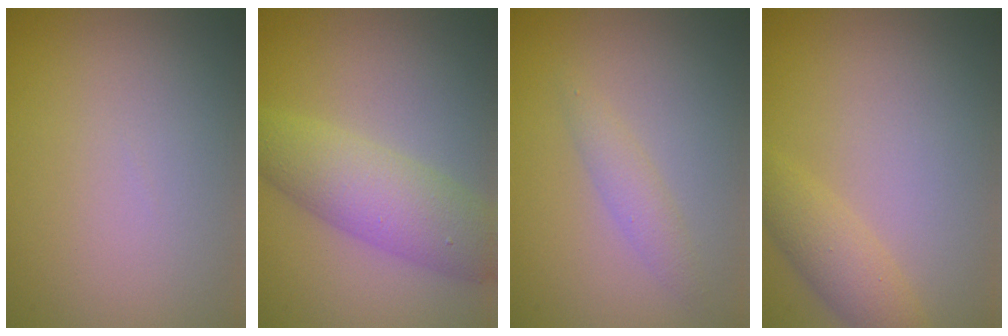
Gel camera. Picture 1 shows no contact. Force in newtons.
{"total": 5.4, "press": 5.4, "slide": 0.1}
{"total": 1.6, "press": 1.6, "slide": 0.0}
{"total": 2.7, "press": 2.7, "slide": 0.1}